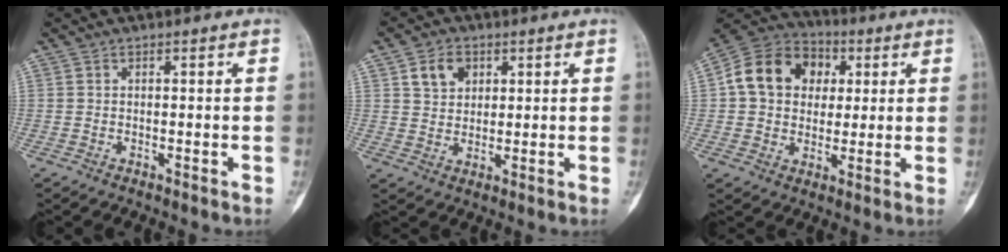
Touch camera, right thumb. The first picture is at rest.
{"total": 5.6, "force": [2.4, 4.2, 2.8], "torque": [-0.027, -0.009, 0.043]}
{"total": 14.7, "force": [2.7, 11.9, 8.2], "torque": [-0.120, 0.016, 0.037]}